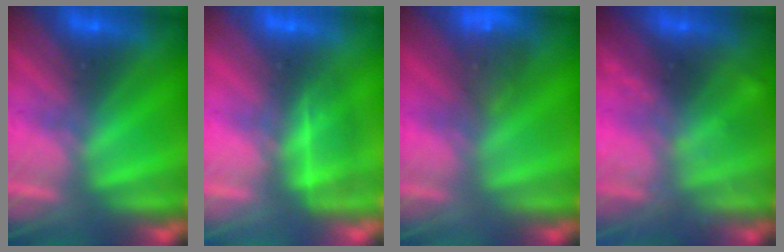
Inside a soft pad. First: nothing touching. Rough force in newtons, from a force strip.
{"total": 4.7}
{"total": 7.8}
{"total": 1.6}